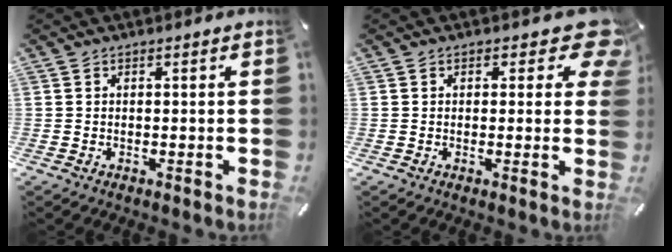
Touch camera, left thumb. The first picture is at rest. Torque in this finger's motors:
{"motor_torque": [0.28, -0.11, 0.18, 0.12, 0.00]}